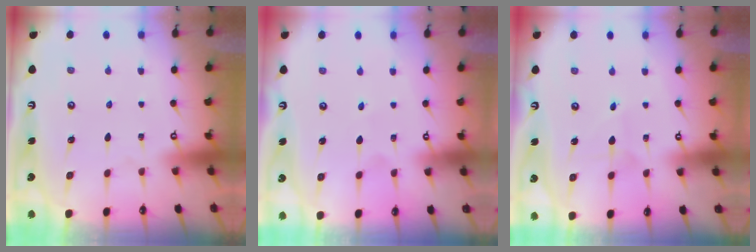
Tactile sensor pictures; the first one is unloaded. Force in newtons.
{"total": 2.7, "press": 2.7, "slide": 0.3}
{"total": 3.3, "press": 3.3, "slide": 0.3}